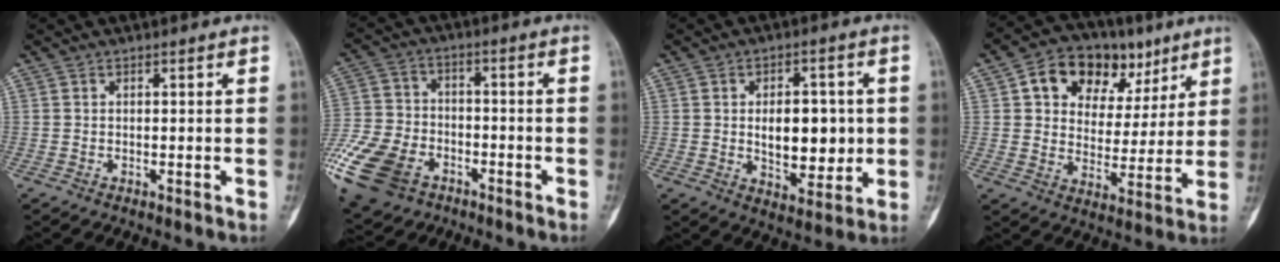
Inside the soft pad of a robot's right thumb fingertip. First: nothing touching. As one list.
[{"total": 20.3, "force": [-9.8, 13.7, 11.3], "torque": [-0.278, 0.016, -0.177]}, {"total": 11.3, "force": [0.1, 6.5, 9.2], "torque": [-0.095, -0.005, 0.012]}, {"total": 16.6, "force": [7.8, 11.5, 9.1], "torque": [-0.091, -0.002, 0.124]}]